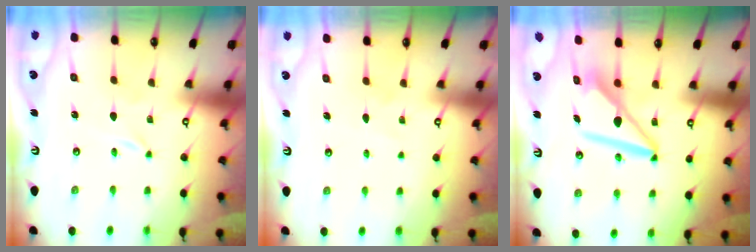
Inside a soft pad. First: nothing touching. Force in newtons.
{"total": 4.9, "press": 4.9, "slide": 0.6}
{"total": 10.7, "press": 10.7, "slide": 1.2}